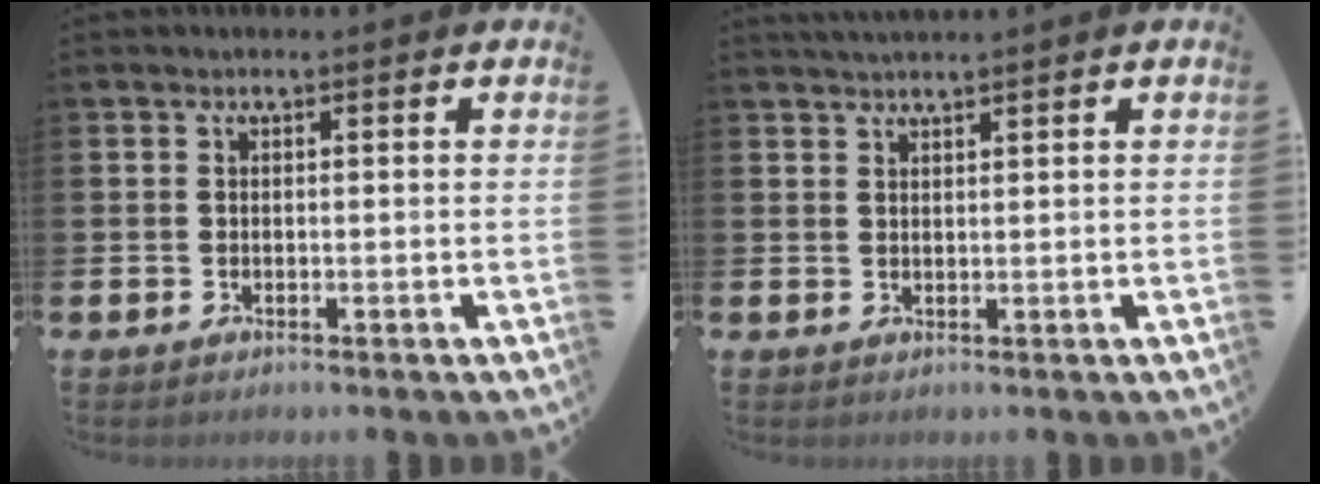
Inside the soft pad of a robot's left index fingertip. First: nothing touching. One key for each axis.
{"total": 1.6, "fx": 1.5, "fy": -0.2, "fz": 0.2, "tx": -0.006, "ty": -0.002, "tz": 0.029}